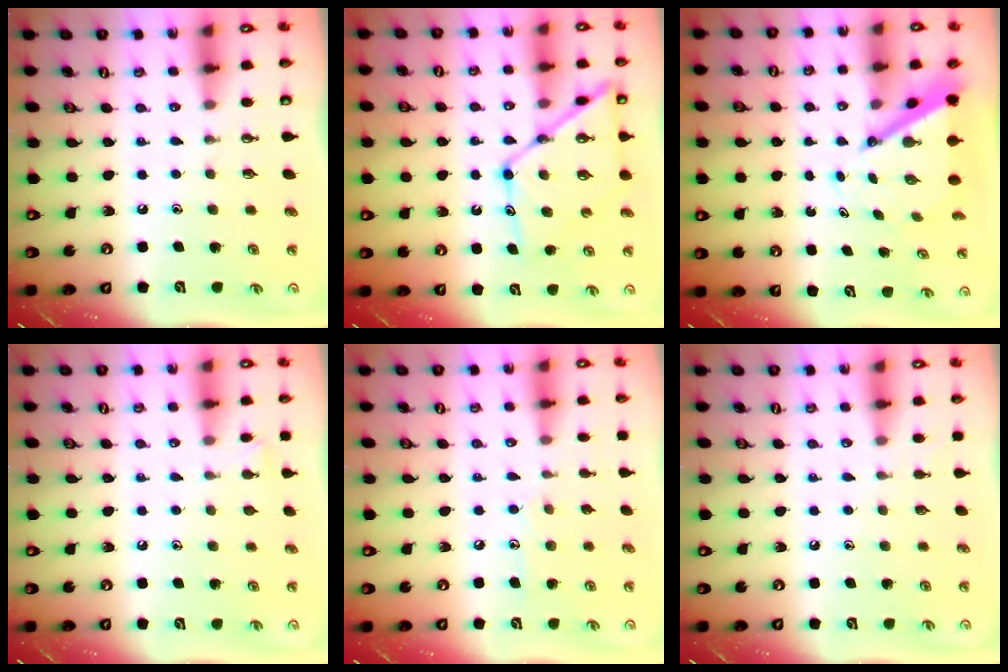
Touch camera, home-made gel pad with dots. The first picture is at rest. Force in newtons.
{"total": 15.0, "press": 15.0, "slide": 1.3}
{"total": 6.8, "press": 6.8, "slide": 0.7}
{"total": 3.5, "press": 3.5, "slide": 0.5}
{"total": 6.9, "press": 6.9, "slide": 0.7}
{"total": 2.5, "press": 2.5, "slide": 0.3}